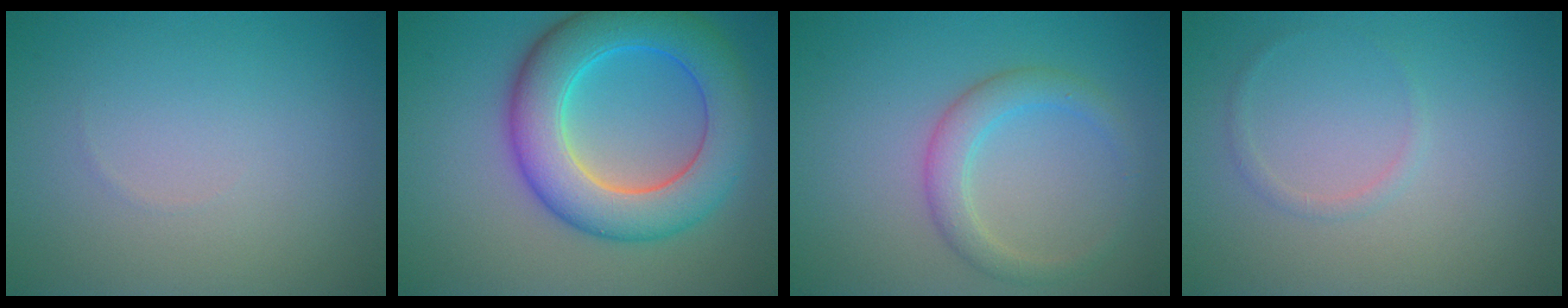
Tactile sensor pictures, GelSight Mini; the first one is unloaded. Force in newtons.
{"total": 9.0, "press": 9.0, "slide": 0.3}
{"total": 2.8, "press": 2.8, "slide": 0.2}
{"total": 0.8, "press": 0.8, "slide": 0.0}